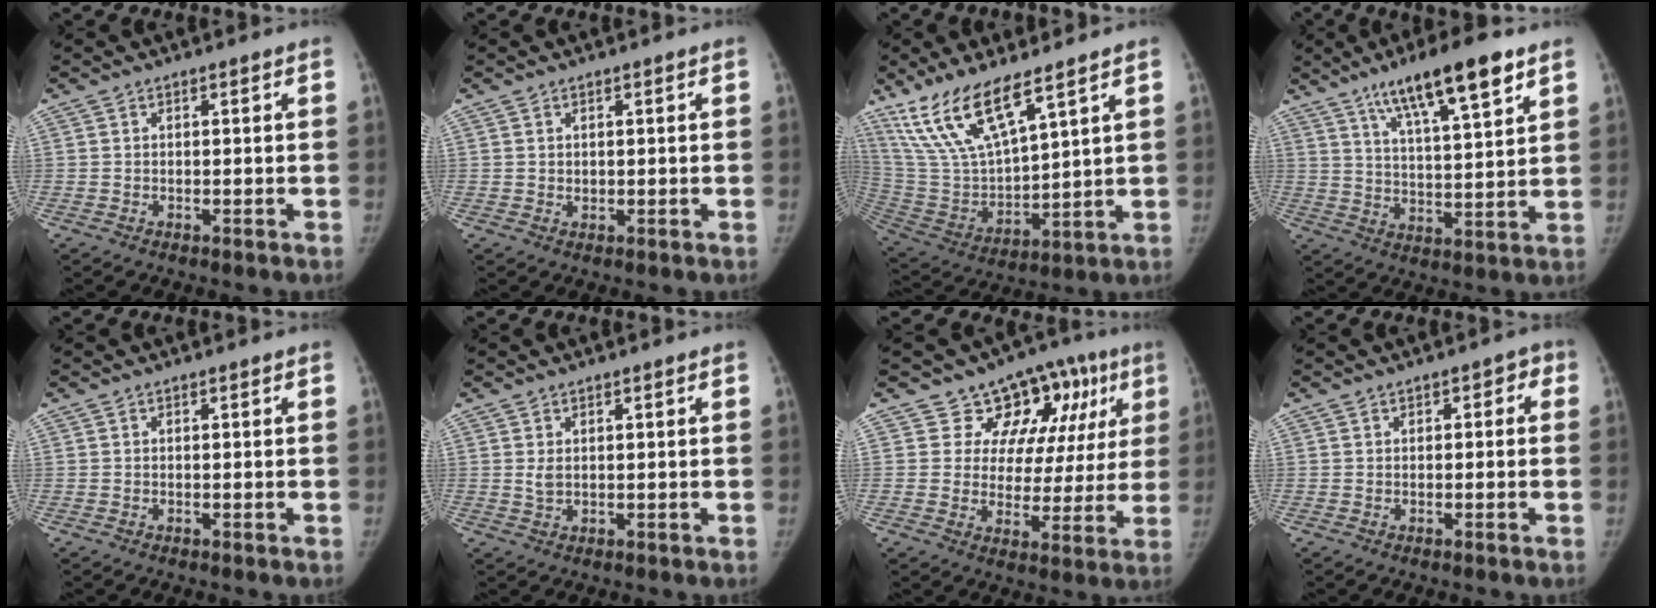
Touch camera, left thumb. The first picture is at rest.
{"total": 0.8, "force": [0.3, 0.7, 0.4], "torque": [0.000, -0.003, 0.006]}
{"total": 16.0, "force": [10.9, 4.6, 10.7], "torque": [-0.203, -0.045, 0.232]}
{"total": 15.1, "force": [9.2, 3.3, 11.6], "torque": [-0.176, -0.033, 0.156]}
{"total": 0.0}
{"total": 1.7, "force": [0.5, 0.9, 1.3], "torque": [-0.022, -0.001, 0.015]}
{"total": 14.6, "force": [7.4, 10.6, 6.8], "torque": [-0.017, -0.012, 0.096]}
{"total": 2.3, "force": [0.5, 1.6, 1.6], "torque": [-0.001, 0.008, 0.002]}